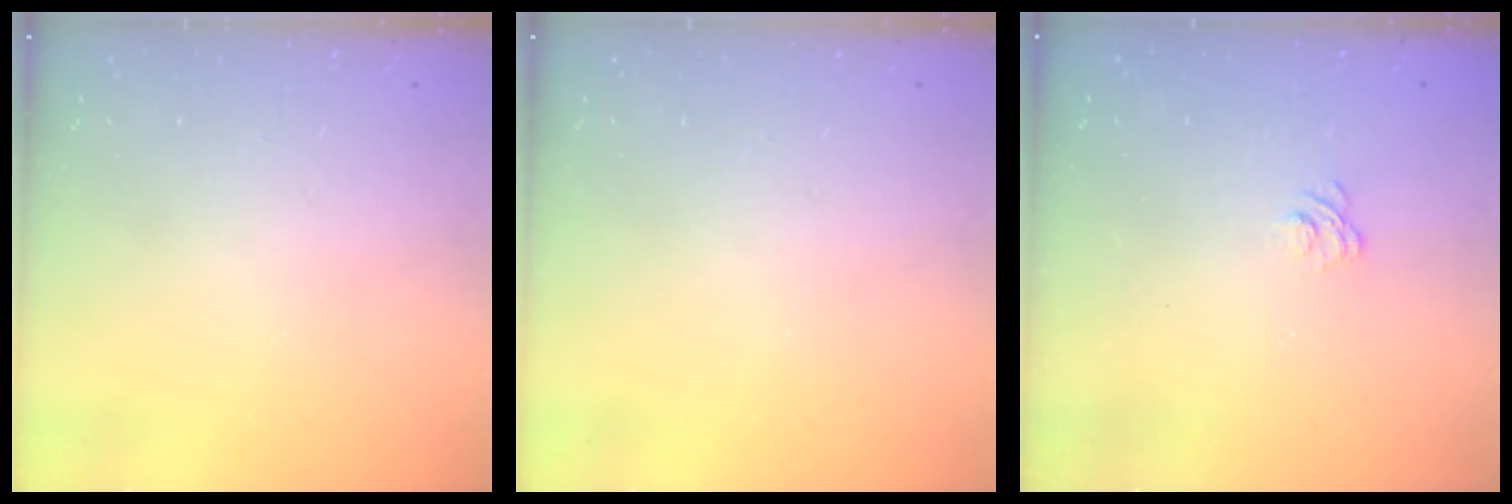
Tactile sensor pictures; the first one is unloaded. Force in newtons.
{"total": 0.0}
{"total": 2.1, "press": 1.8, "slide": 1.1}